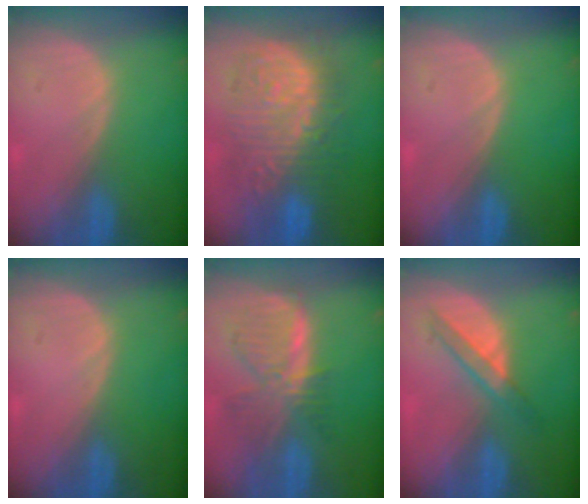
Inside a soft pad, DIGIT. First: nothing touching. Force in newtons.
{"total": 13.0, "press": 12.9, "slide": 1.5}
{"total": 0.0}
{"total": 0.0}
{"total": 8.3, "press": 7.2, "slide": 4.0}
{"total": 4.2, "press": 4.1, "slide": 1.2}